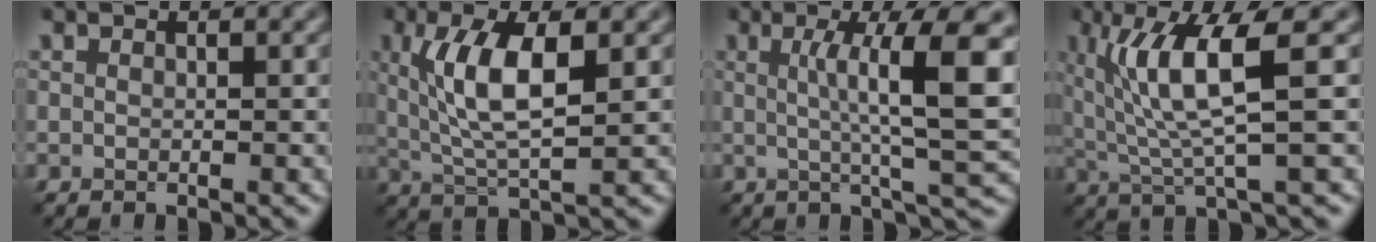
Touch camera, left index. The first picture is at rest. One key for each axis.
{"total": 6.7, "fx": 1.6, "fy": 2.2, "fz": 6.1, "tx": -0.120, "ty": 0.002, "tz": 0.031}
{"total": 9.2, "fx": 1.4, "fy": 1.6, "fz": 8.9, "tx": -0.116, "ty": 0.000, "tz": 0.023}
{"total": 7.3, "fx": 2.1, "fy": 1.4, "fz": 6.8, "tx": -0.126, "ty": -0.004, "tz": 0.039}